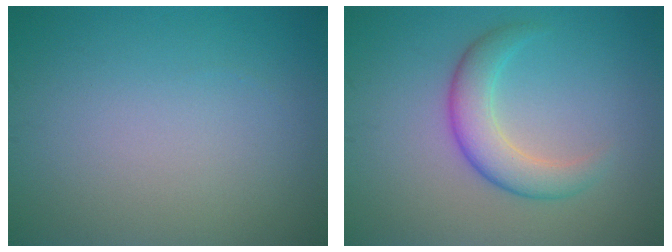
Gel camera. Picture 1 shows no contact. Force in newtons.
{"total": 3.8, "press": 3.8, "slide": 0.1}